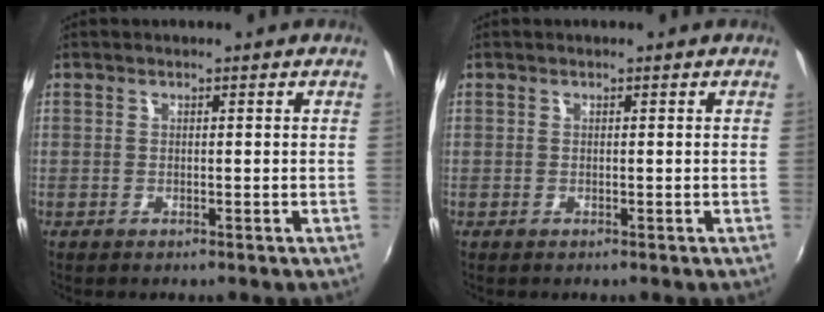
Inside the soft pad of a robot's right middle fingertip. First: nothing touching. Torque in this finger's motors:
{"motor_torque": [0.00, 0.00, 0.00, 0.01]}